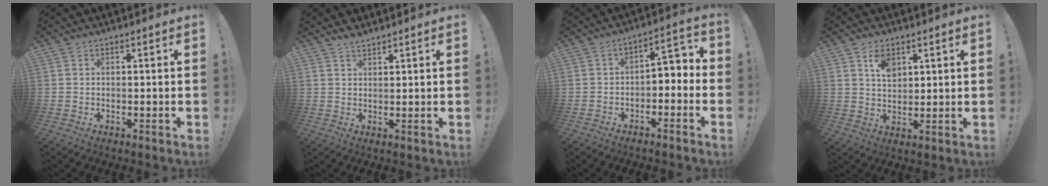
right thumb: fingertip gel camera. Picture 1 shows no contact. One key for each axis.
{"total": 2.5, "fx": 2.3, "fy": 0.7, "fz": 0.6, "tx": -0.008, "ty": -0.013, "tz": 0.042}
{"total": 4.6, "fx": -3.3, "fy": 2.5, "fz": 1.9, "tx": -0.021, "ty": 0.018, "tz": -0.061}
{"total": 6.6, "fx": 3.5, "fy": 4.2, "fz": 3.7, "tx": -0.048, "ty": -0.016, "tz": 0.061}